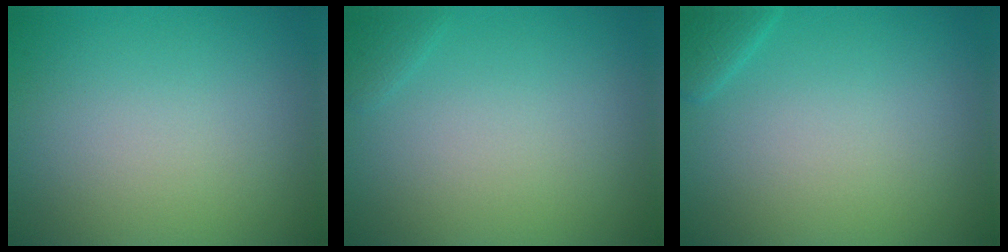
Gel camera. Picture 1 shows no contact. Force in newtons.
{"total": 0.7, "press": 0.7, "slide": 0.1}
{"total": 1.4, "press": 1.4, "slide": 0.1}